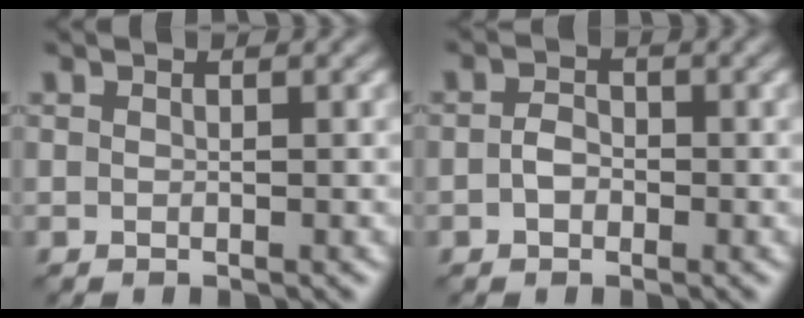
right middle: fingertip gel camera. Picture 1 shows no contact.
{"total": 1.6, "force": [-0.4, 1.2, 1.0], "torque": [-0.020, 0.002, -0.012]}